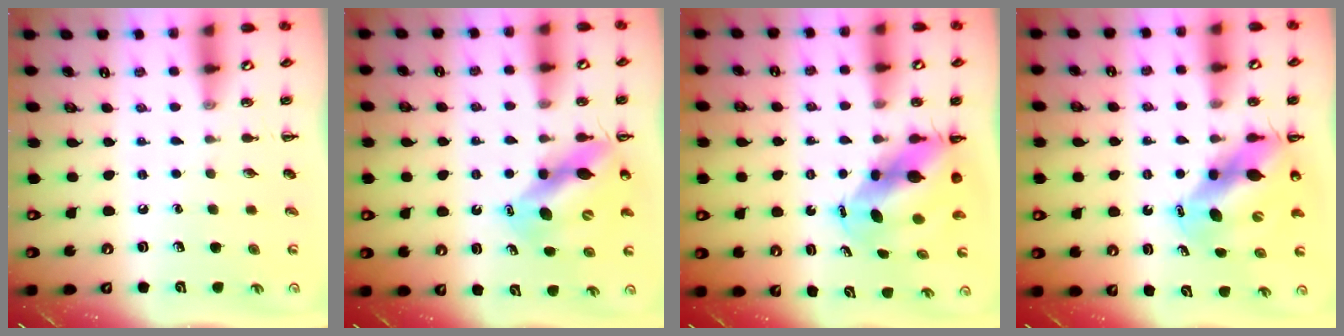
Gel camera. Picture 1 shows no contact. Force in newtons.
{"total": 11.9, "press": 11.5, "slide": 3.2}
{"total": 8.4, "press": 8.1, "slide": 2.3}
{"total": 10.9, "press": 10.5, "slide": 2.7}